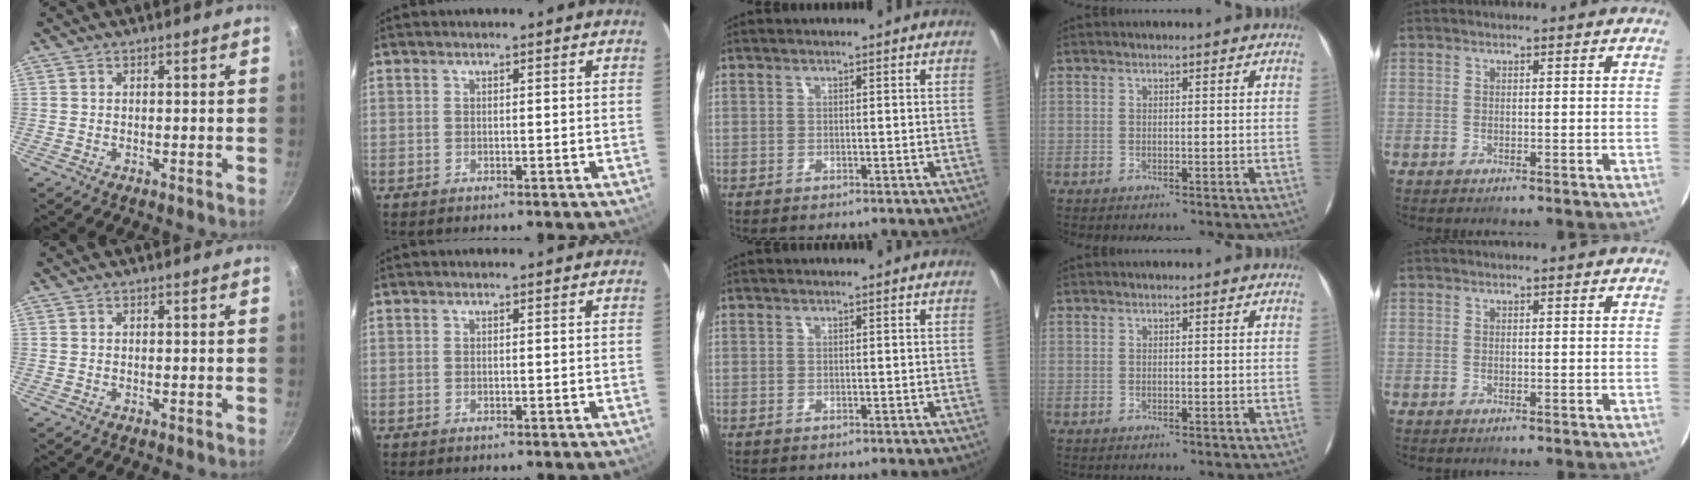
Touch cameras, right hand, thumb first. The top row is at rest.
{}